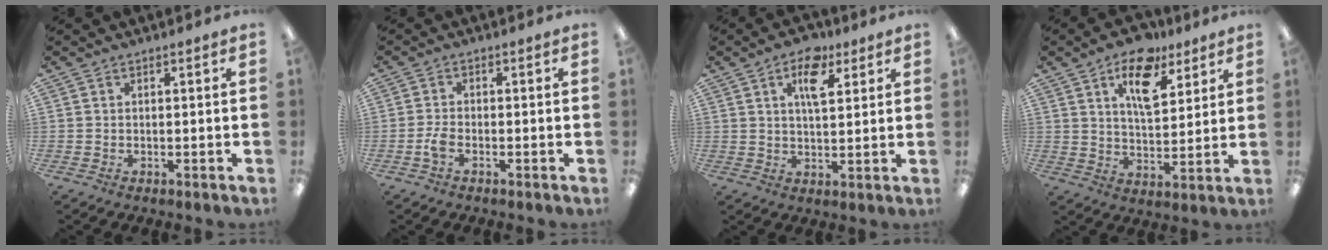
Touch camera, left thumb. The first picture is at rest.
{"total": 3.0, "force": [-1.2, 1.3, 2.4], "torque": [-0.053, 0.002, -0.024]}
{"total": 9.1, "force": [4.4, 4.5, 6.5], "torque": [-0.090, -0.010, 0.070]}
{"total": 13.1, "force": [7.8, 6.5, 8.2], "torque": [-0.114, -0.031, 0.132]}